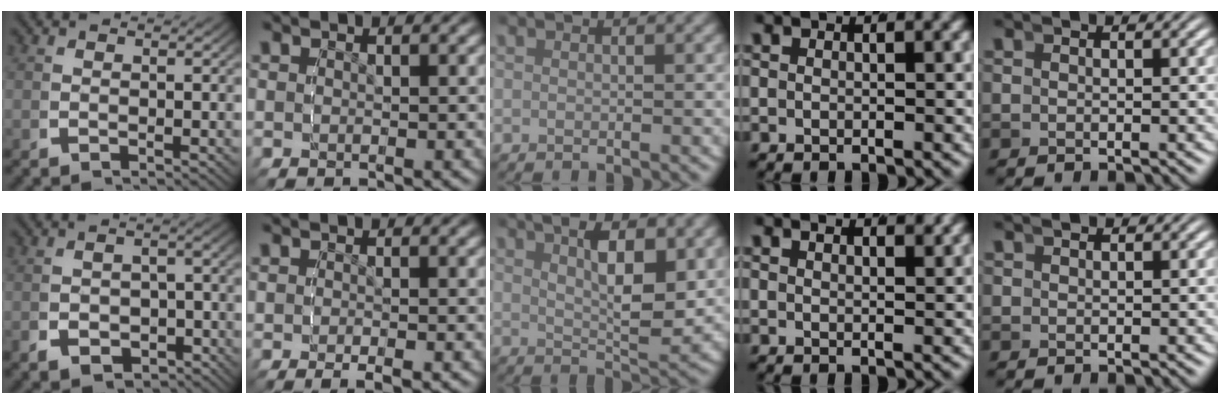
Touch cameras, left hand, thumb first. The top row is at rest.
{"thumb": {"total": 4.7, "force": [-2.1, 3.1, 2.8], "torque": [-0.045, -0.018, -0.025]}, "index": {"total": 1.2, "force": [-0.8, -0.3, 1.0], "torque": [-0.020, -0.001, -0.013]}, "middle": {"total": 6.6, "force": [3.0, 2.6, 5.3], "torque": [-0.077, -0.008, 0.052]}, "ring": {"total": 1.4, "force": [1.2, -0.2, 0.6], "torque": [-0.004, -0.006, 0.024]}, "little": {"total": 0.6, "force": [0.4, -0.3, -0.1], "torque": [0.011, -0.002, 0.012]}}